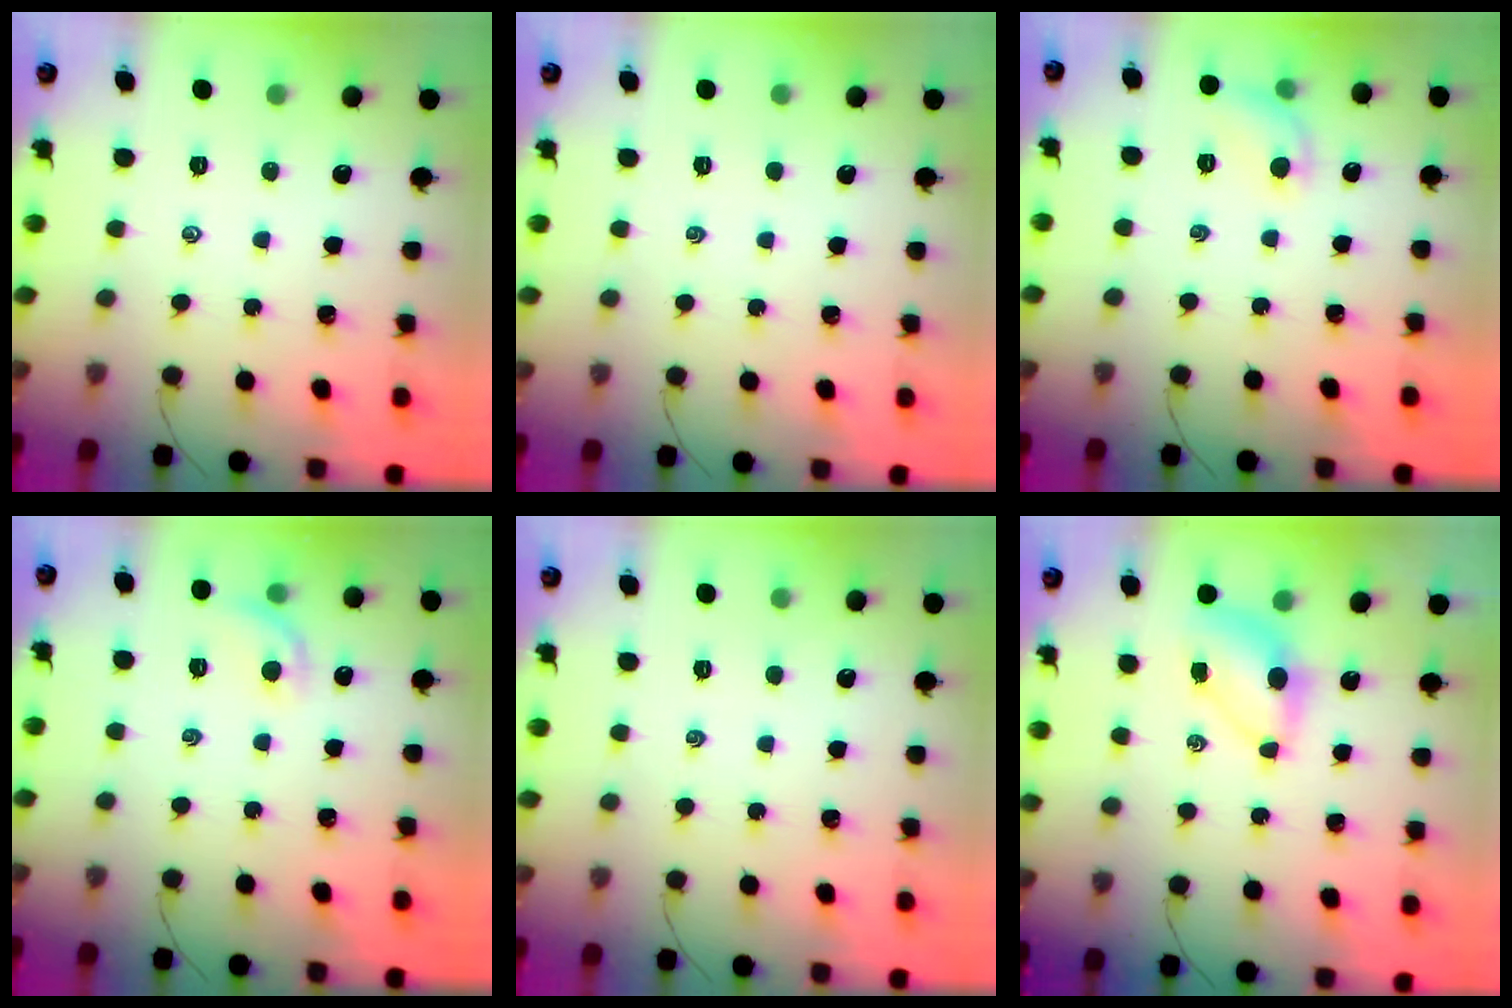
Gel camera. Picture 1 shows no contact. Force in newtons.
{"total": 0.0}
{"total": 6.4, "press": 6.3, "slide": 0.8}
{"total": 6.9, "press": 6.7, "slide": 1.7}
{"total": 0.0}
{"total": 5.7, "press": 5.6, "slide": 1.0}